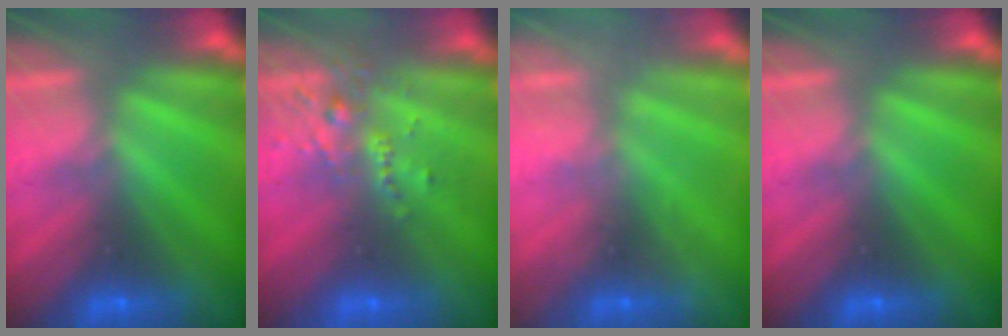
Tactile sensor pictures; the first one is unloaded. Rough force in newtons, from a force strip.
{"total": 2.6}
{"total": 2.4}
{"total": 0.0}